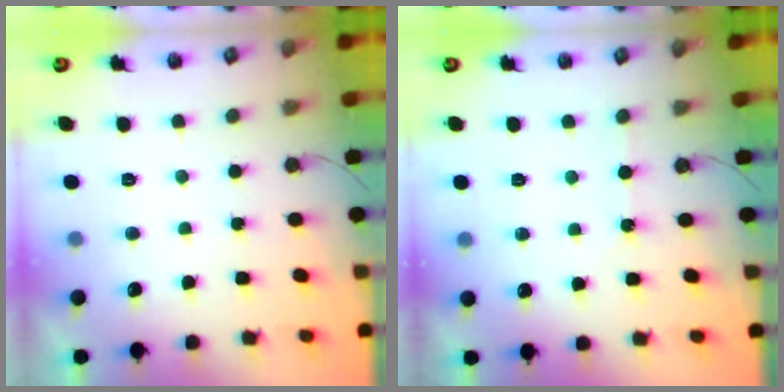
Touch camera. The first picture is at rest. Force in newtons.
{"total": 2.4, "press": 2.4, "slide": 0.4}